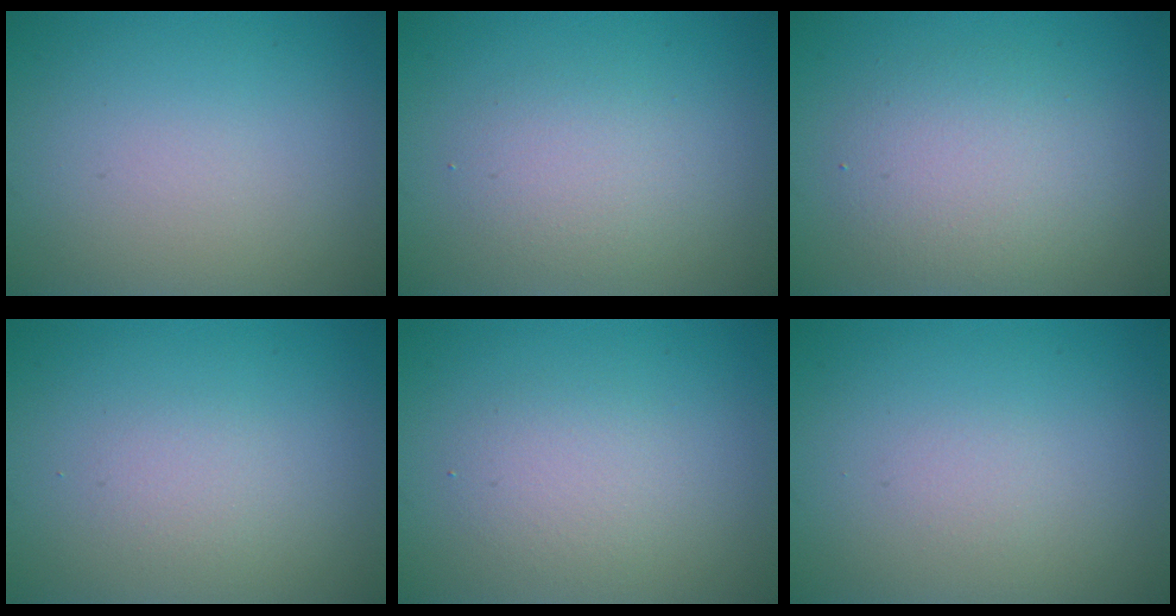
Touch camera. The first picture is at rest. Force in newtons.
{"total": 2.4, "press": 2.4, "slide": 0.1}
{"total": 4.0, "press": 4.0, "slide": 0.0}
{"total": 1.3, "press": 1.3, "slide": 0.1}
{"total": 2.2, "press": 2.2, "slide": 0.3}
{"total": 0.6, "press": 0.6, "slide": 0.1}